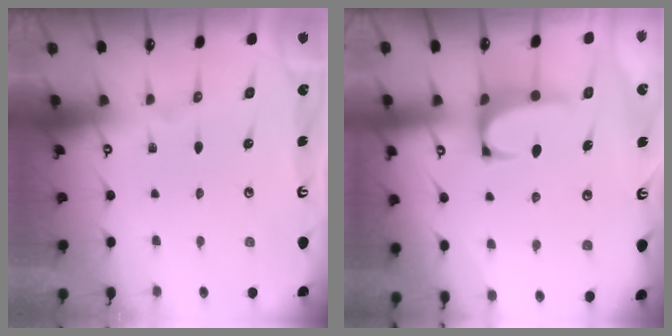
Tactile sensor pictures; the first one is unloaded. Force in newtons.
{"total": 1.3, "press": 1.2, "slide": 0.5}